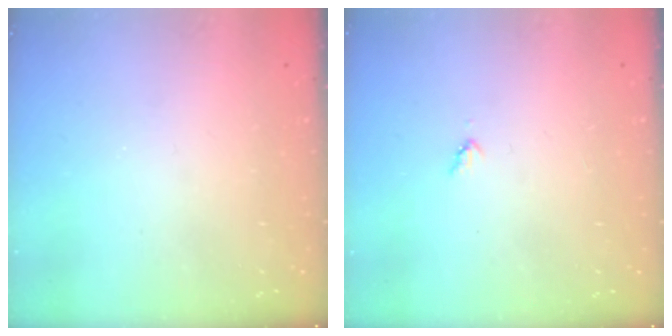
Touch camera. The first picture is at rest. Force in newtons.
{"total": 3.0, "press": 3.0, "slide": 0.3}